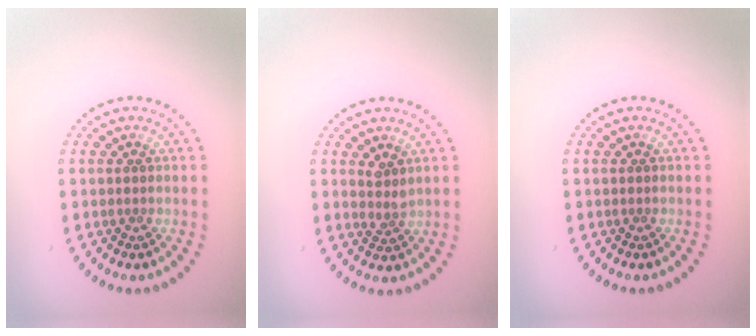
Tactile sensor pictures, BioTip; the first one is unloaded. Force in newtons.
{"total": 1.6, "press": 1.2, "slide": 1.1}
{"total": 0.0}